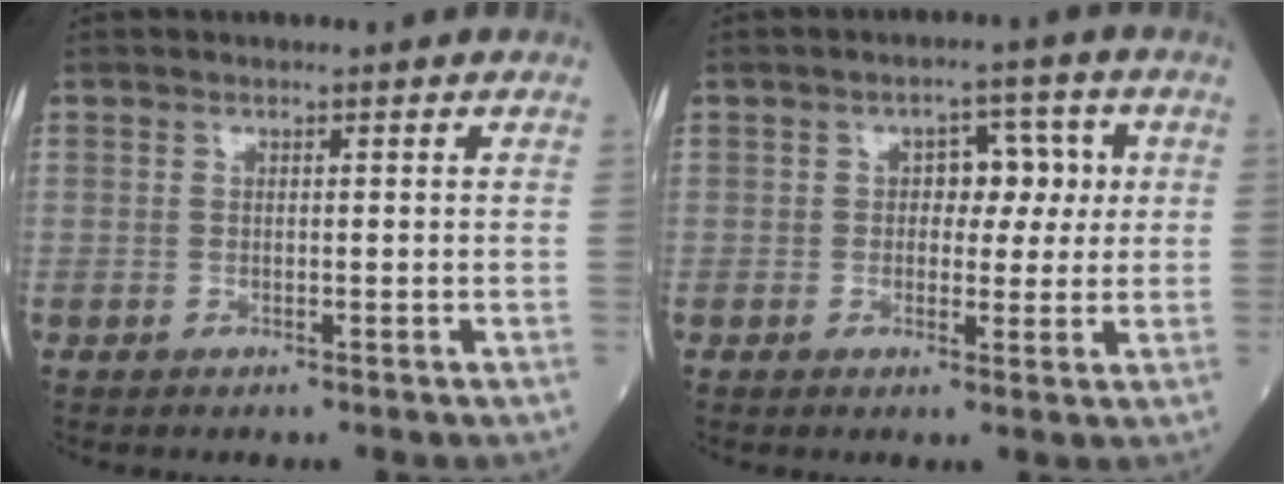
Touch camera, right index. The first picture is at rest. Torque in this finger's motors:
{"motor_torque": [0.04, 0.00, 0.06, 0.03]}